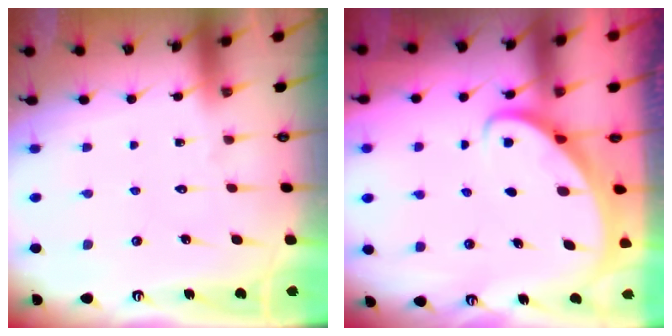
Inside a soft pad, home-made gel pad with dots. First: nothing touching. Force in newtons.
{"total": 2.3, "press": 2.3, "slide": 0.3}